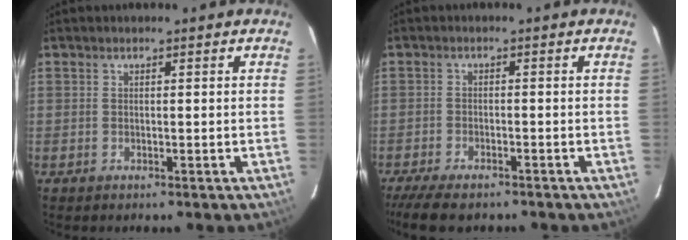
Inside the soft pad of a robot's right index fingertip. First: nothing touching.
{"total": 8.6, "force": [-7.1, 2.5, 4.2], "torque": [-0.107, -0.027, -0.124]}